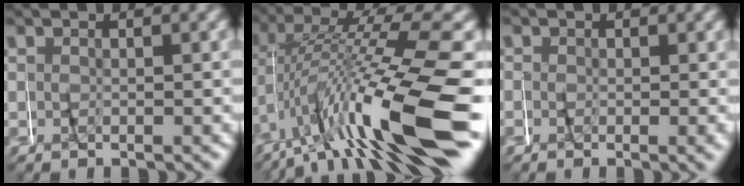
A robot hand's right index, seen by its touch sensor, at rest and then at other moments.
{"total": 10.5, "force": [-2.3, 3.5, 9.6], "torque": [-0.148, 0.010, -0.034]}
{"total": 0.9, "force": [0.1, 0.8, 0.4], "torque": [0.003, -0.003, 0.001]}